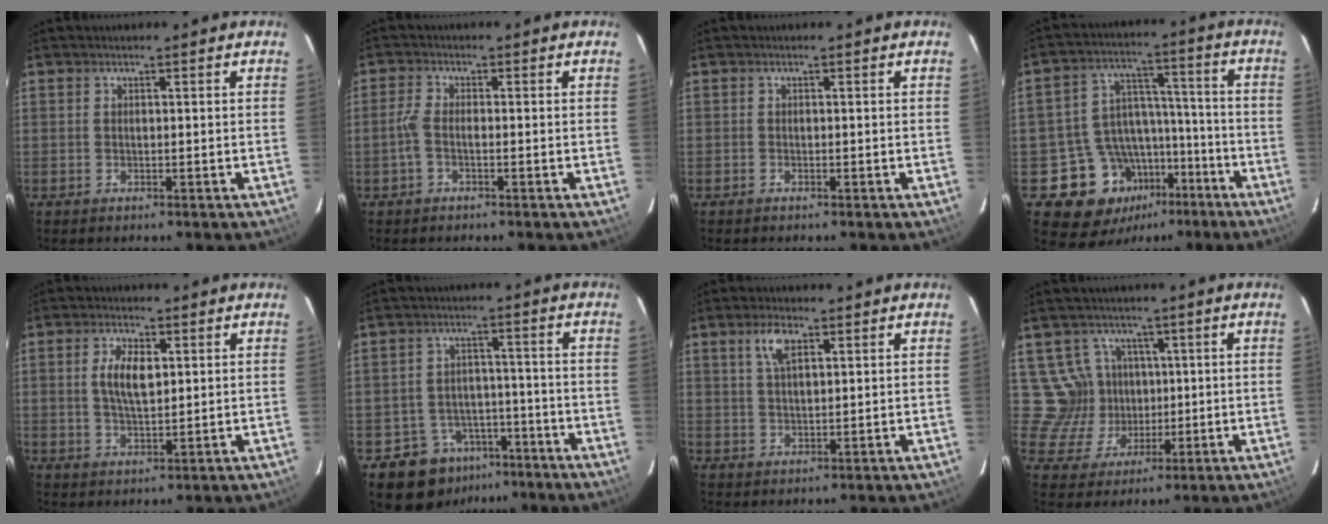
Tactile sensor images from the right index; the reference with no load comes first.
{"total": 2.4, "force": [-1.0, 0.8, 2.0], "torque": [-0.052, 0.005, -0.023]}
{"total": 0.5, "force": [-0.4, 0.2, 0.1], "torque": [-0.001, 0.002, -0.010]}
{"total": 14.3, "force": [-8.0, 10.9, 4.5], "torque": [-0.092, 0.051, -0.107]}
{"total": 6.0, "force": [1.4, 2.8, 5.1], "torque": [-0.095, 0.005, 0.028]}
{"total": 9.4, "force": [-6.0, 7.1, 1.7], "torque": [-0.042, 0.031, -0.074]}
{"total": 4.8, "force": [2.4, 1.9, 3.7], "torque": [-0.069, 0.010, 0.045]}
{"total": 7.7, "force": [1.4, 7.5, 1.1], "torque": [-0.038, 0.021, 0.037]}